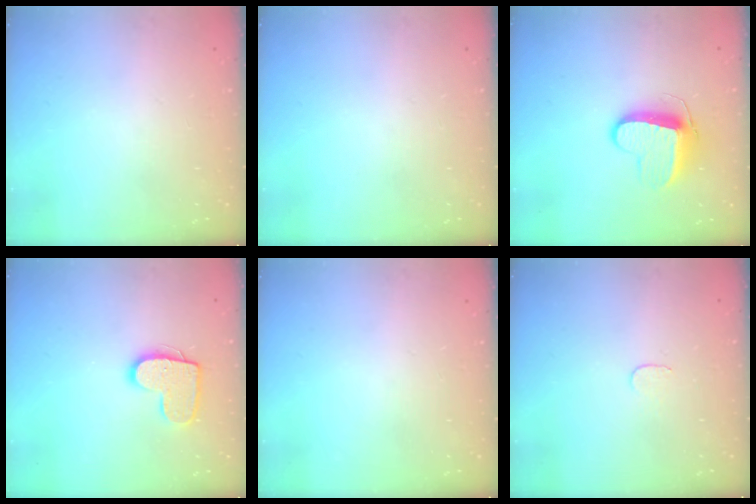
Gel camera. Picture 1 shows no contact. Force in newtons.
{"total": 0.0}
{"total": 10.3, "press": 10.3, "slide": 0.4}
{"total": 11.8, "press": 11.8, "slide": 0.6}
{"total": 0.0}
{"total": 3.0, "press": 3.0, "slide": 0.3}